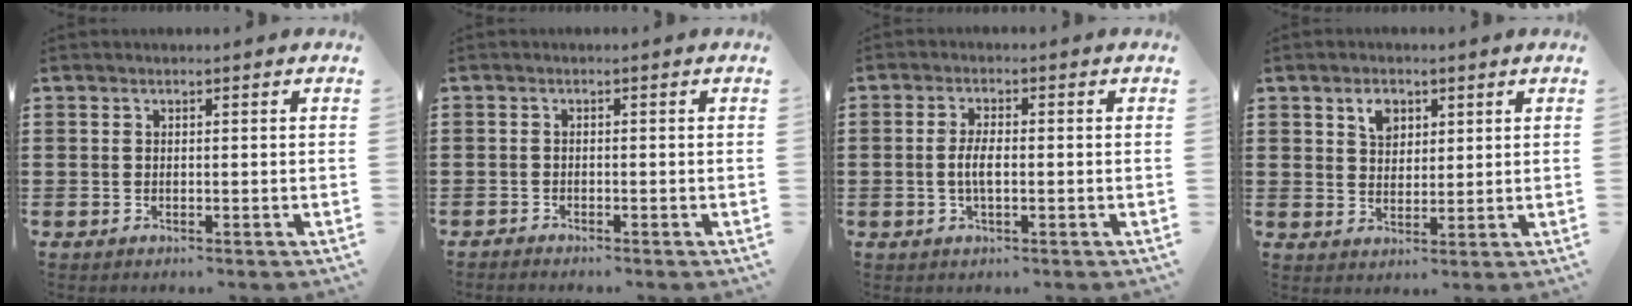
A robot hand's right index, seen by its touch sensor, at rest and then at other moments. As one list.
[{"total": 0.9, "force": [-0.9, 0.2, -0.1], "torque": [0.000, 0.004, -0.020]}, {"total": 3.5, "force": [-0.4, 1.0, 3.3], "torque": [-0.068, -0.004, -0.009]}, {"total": 3.5, "force": [1.9, 2.4, 1.8], "torque": [-0.037, 0.004, 0.032]}]